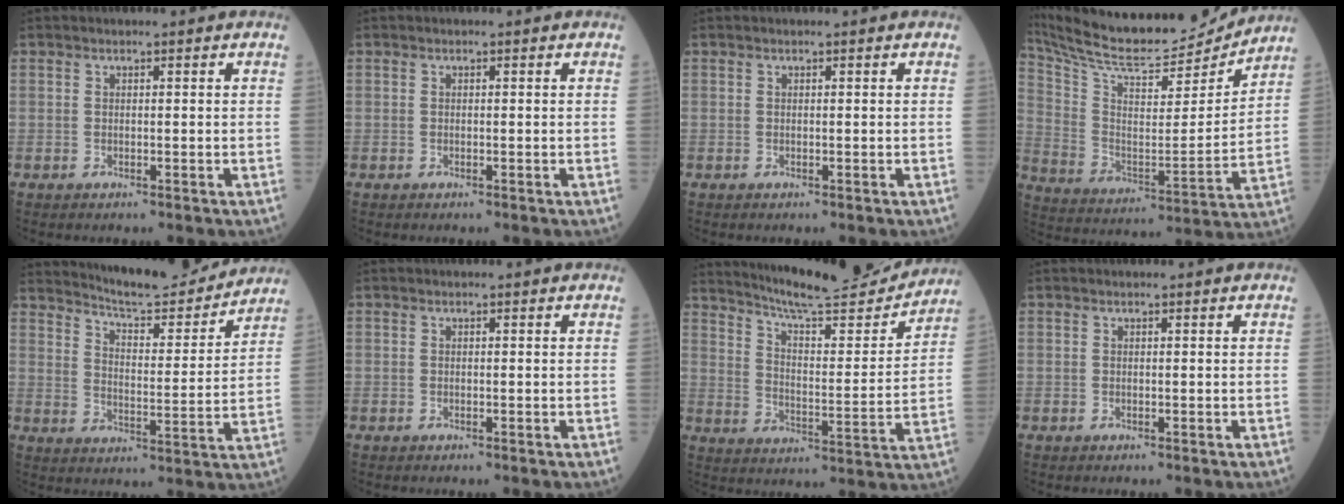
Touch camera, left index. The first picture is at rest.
{"total": 0.0}
{"total": 0.0}
{"total": 21.5, "force": [20.4, 2.5, 6.4], "torque": [-0.132, -0.027, 0.324]}
{"total": 14.1, "force": [13.5, 1.1, 3.8], "torque": [-0.061, -0.013, 0.195]}
{"total": 0.0}
{"total": 18.5, "force": [17.5, 1.1, 6.1], "torque": [-0.102, -0.036, 0.249]}
{"total": 0.0}